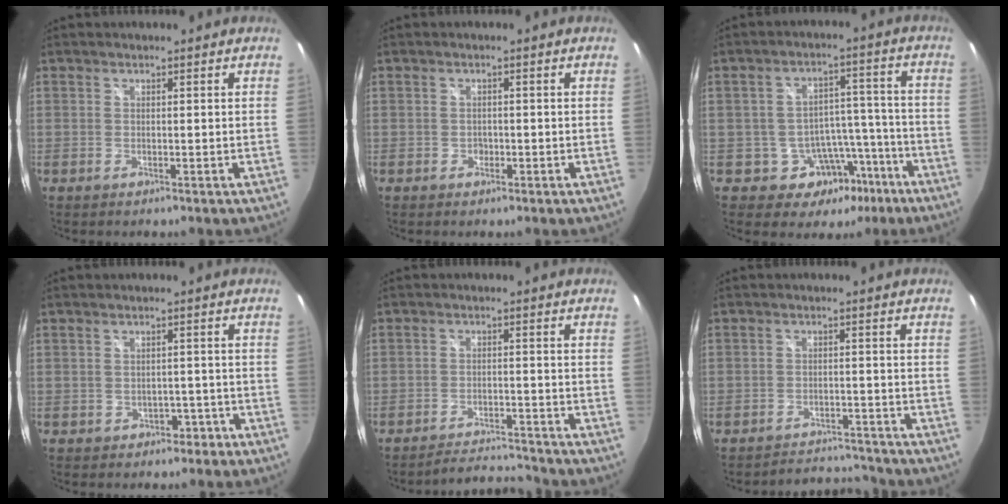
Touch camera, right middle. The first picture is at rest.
{"total": 1.1, "force": [-0.6, 0.9, 0.2], "torque": [-0.002, -0.001, -0.008]}
{"total": 10.8, "force": [-6.2, 8.0, 3.7], "torque": [-0.058, 0.041, -0.065]}
{"total": 3.1, "force": [-1.6, 2.5, 0.9], "torque": [-0.020, 0.009, -0.009]}
{"total": 7.0, "force": [-6.9, 0.2, 0.8], "torque": [-0.035, 0.004, -0.108]}
{"total": 6.6, "force": [-6.4, 1.5, 0.2], "torque": [-0.016, 0.014, -0.092]}